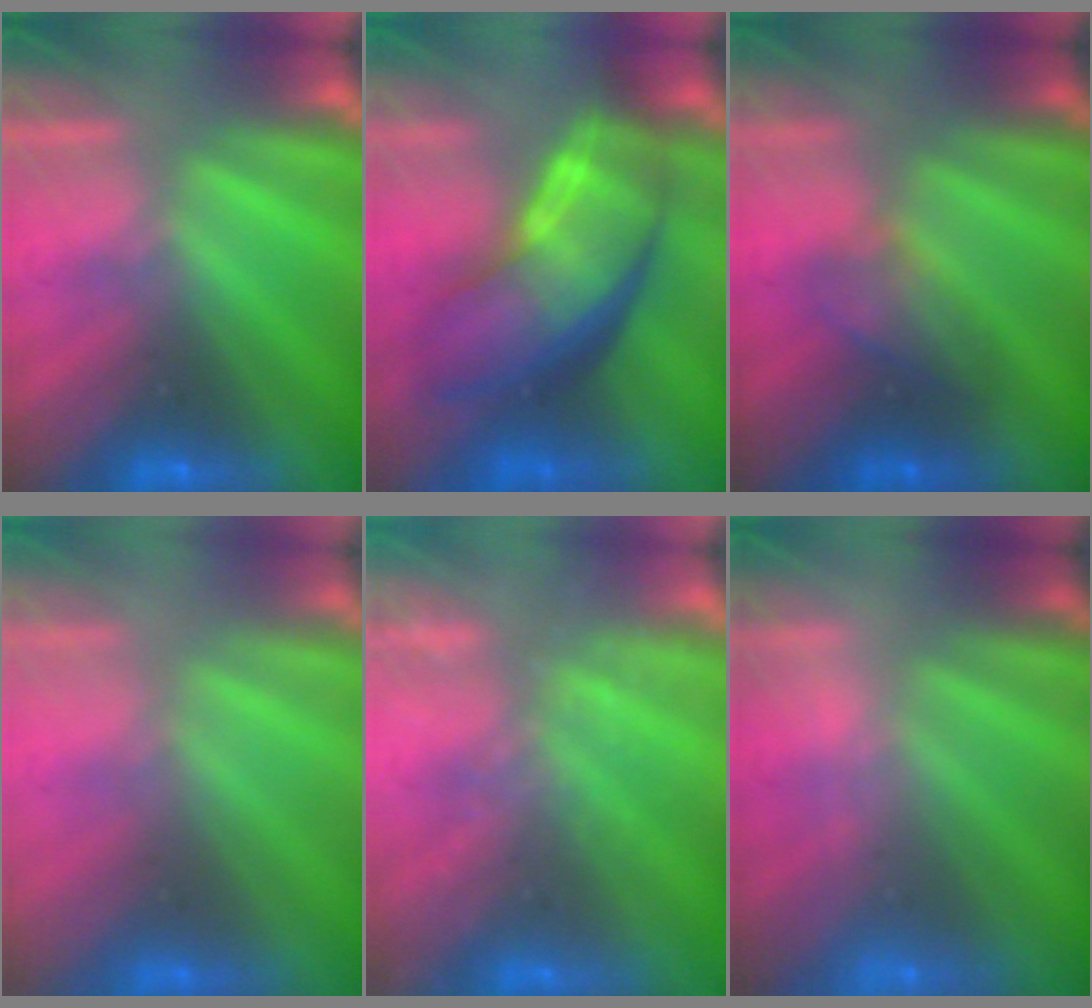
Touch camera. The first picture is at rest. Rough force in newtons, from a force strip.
{"total": 8.1}
{"total": 2.3}
{"total": 2.4}
{"total": 1.7}
{"total": 2.0}